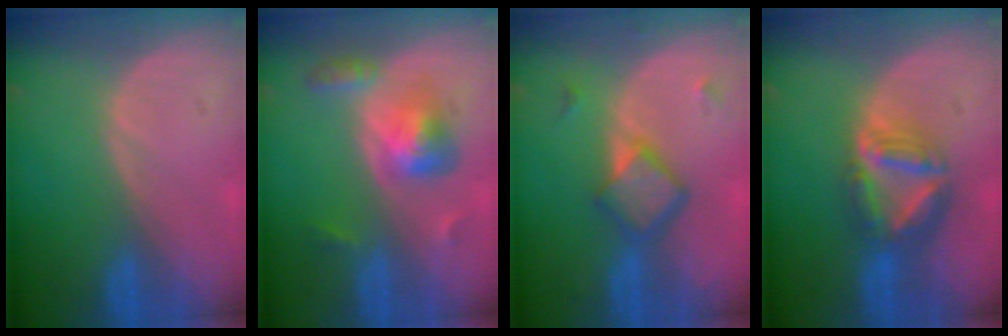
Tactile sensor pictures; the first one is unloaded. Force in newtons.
{"total": 6.2, "press": 5.5, "slide": 2.8}
{"total": 5.9, "press": 5.2, "slide": 2.8}
{"total": 7.8, "press": 6.8, "slide": 3.9}